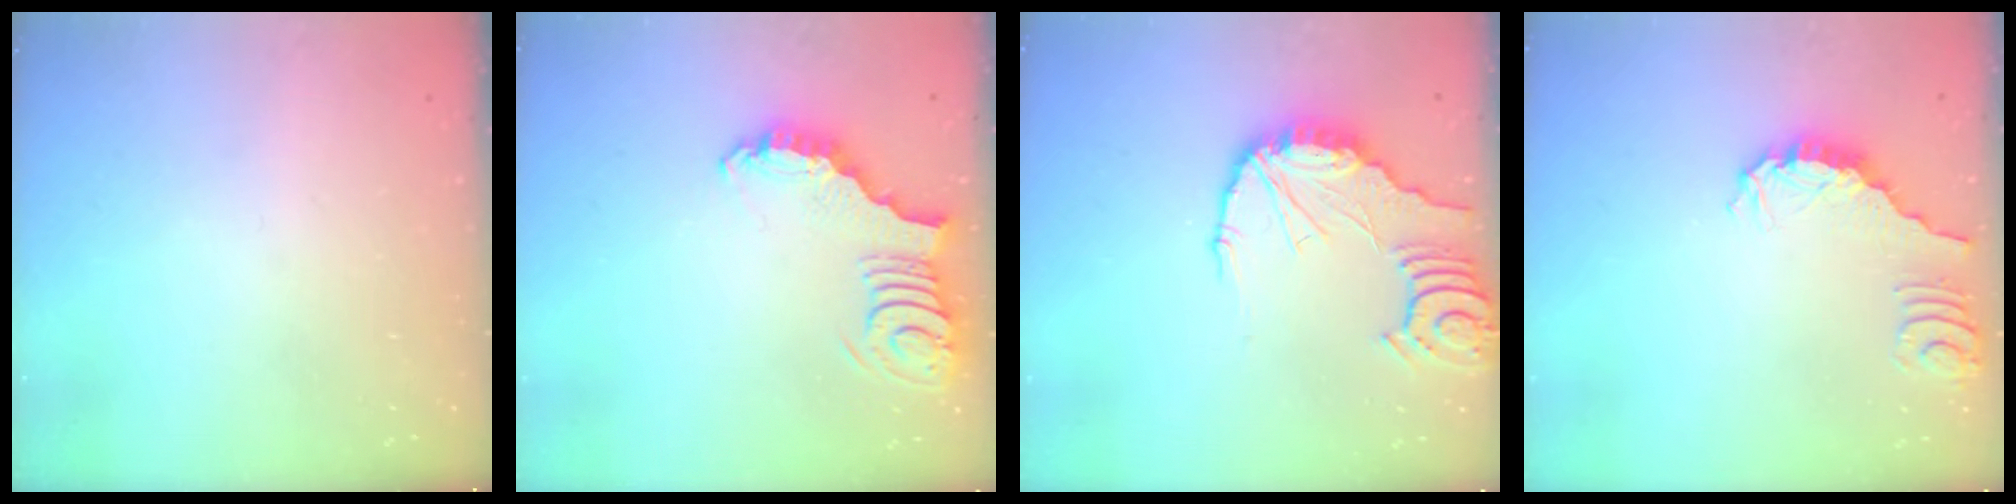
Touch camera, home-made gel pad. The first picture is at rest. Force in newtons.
{"total": 3.9, "press": 3.9, "slide": 0.6}
{"total": 9.4, "press": 9.4, "slide": 1.1}
{"total": 0.9, "press": 0.8, "slide": 0.2}